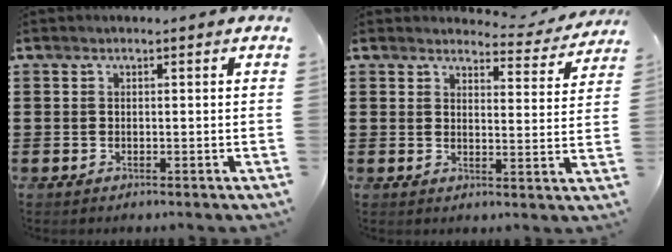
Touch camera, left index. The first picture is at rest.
{"total": 3.9, "force": [3.8, 0.7, 0.9], "torque": [-0.026, -0.020, 0.065]}